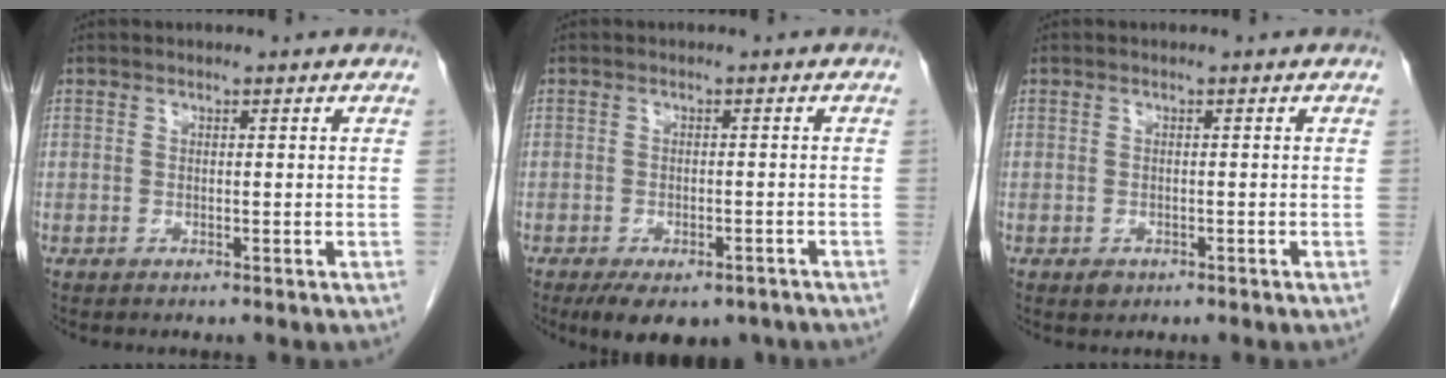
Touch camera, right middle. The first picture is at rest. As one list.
[{"total": 9.0, "force": [-6.6, 3.9, 4.6], "torque": [-0.059, -0.005, -0.093]}, {"total": 1.2, "force": [-0.6, 0.8, 0.5], "torque": [-0.008, 0.002, -0.005]}]